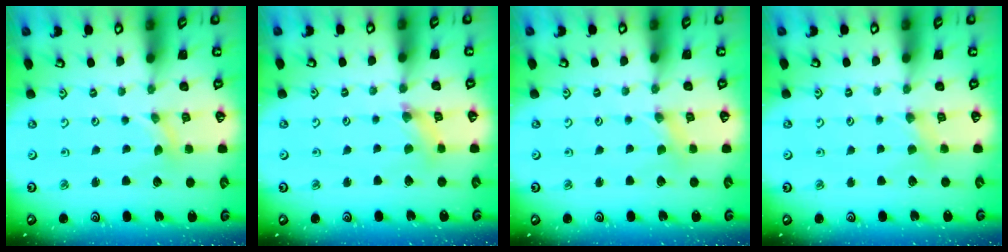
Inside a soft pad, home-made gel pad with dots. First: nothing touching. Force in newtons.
{"total": 2.7, "press": 2.7, "slide": 0.4}
{"total": 0.0}
{"total": 2.2, "press": 2.1, "slide": 0.4}